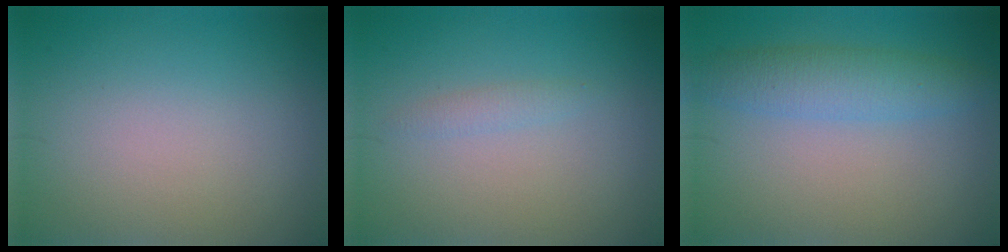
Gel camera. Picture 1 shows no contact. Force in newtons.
{"total": 0.9, "press": 0.9, "slide": 0.1}
{"total": 3.6, "press": 3.6, "slide": 0.2}